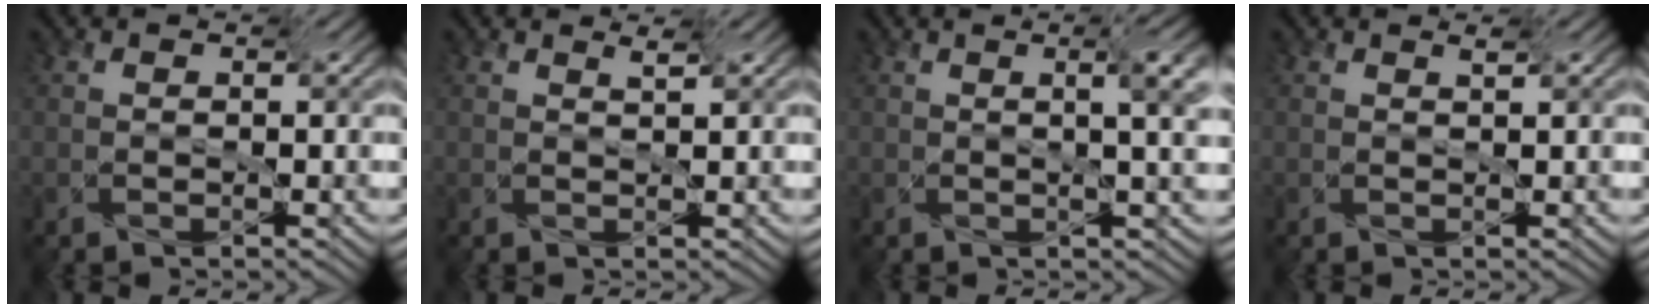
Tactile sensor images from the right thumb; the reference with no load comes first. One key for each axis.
{"total": 1.5, "fx": 1.5, "fy": -0.1, "fz": 0.4, "tx": 0.001, "ty": -0.002, "tz": 0.026}
{"total": 6.2, "fx": 2.0, "fy": 1.7, "fz": 5.6, "tx": -0.057, "ty": 0.024, "tz": 0.016}
{"total": 1.0, "fx": 0.9, "fy": -0.1, "fz": 0.4, "tx": 0.002, "ty": -0.002, "tz": 0.016}